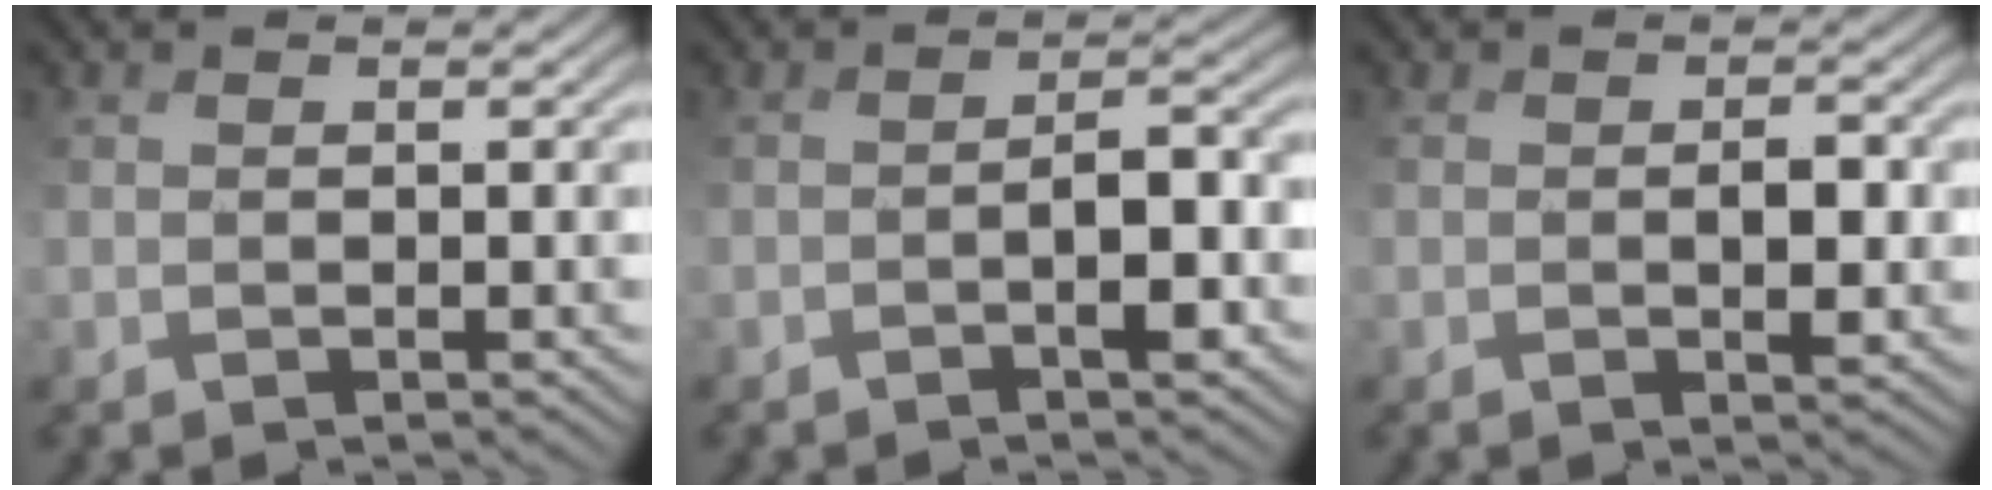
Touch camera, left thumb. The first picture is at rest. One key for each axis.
{"total": 4.3, "fx": -2.1, "fy": 1.4, "fz": 3.5, "tx": -0.042, "ty": 0.010, "tz": -0.032}
{"total": 3.1, "fx": -0.1, "fy": 1.7, "fz": 2.5, "tx": -0.041, "ty": -0.002, "tz": 0.003}